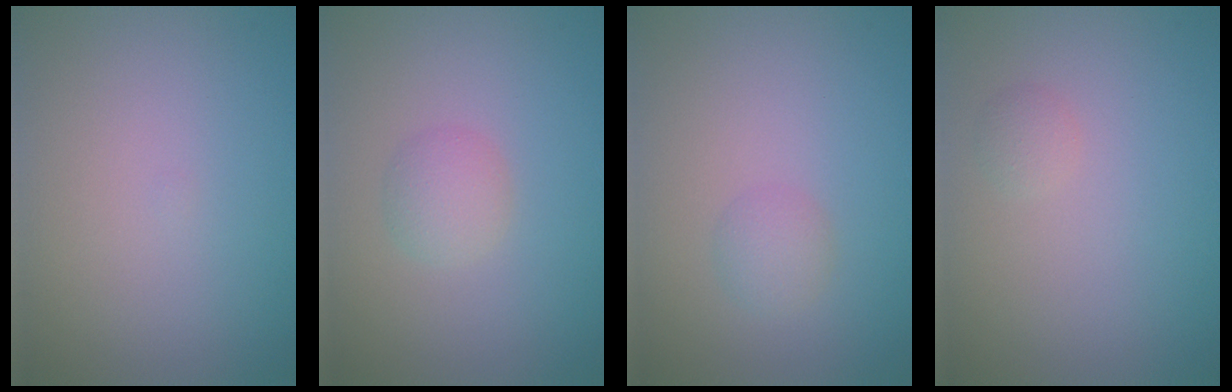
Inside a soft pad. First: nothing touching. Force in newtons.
{"total": 1.9, "press": 1.9, "slide": 0.0}
{"total": 1.4, "press": 1.4, "slide": 0.0}
{"total": 0.8, "press": 0.8, "slide": 0.0}